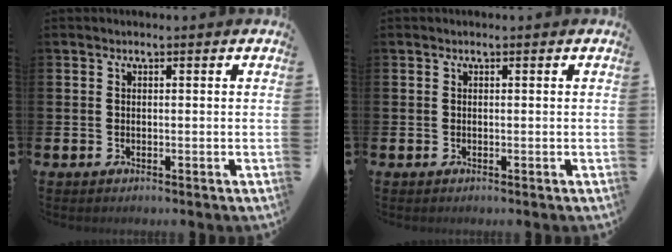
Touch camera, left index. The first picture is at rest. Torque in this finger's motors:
{"motor_torque": [0.00, 0.00, 0.00, 0.00]}